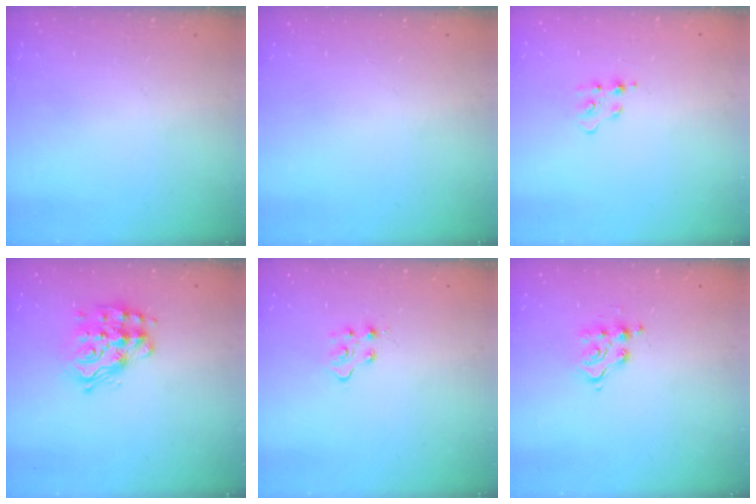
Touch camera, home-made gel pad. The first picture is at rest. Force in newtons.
{"total": 0.0}
{"total": 4.4, "press": 4.3, "slide": 0.4}
{"total": 15.1, "press": 15.1, "slide": 0.9}
{"total": 4.9, "press": 4.9, "slide": 0.3}
{"total": 6.7, "press": 6.7, "slide": 0.5}